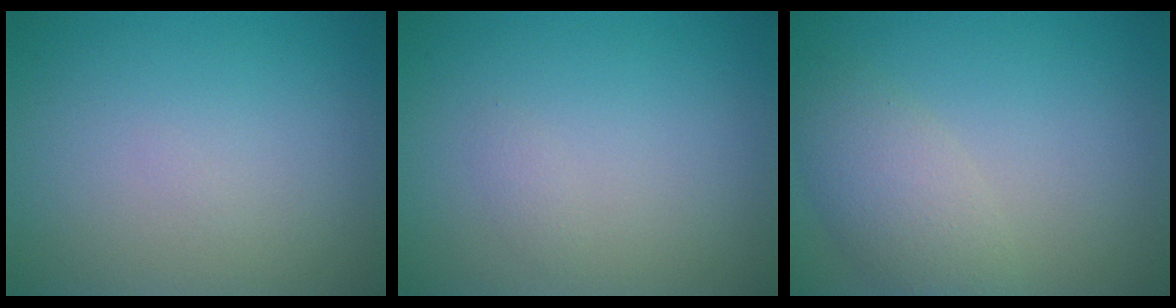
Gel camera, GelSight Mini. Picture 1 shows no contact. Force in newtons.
{"total": 0.6, "press": 0.6, "slide": 0.0}
{"total": 3.7, "press": 3.7, "slide": 0.3}